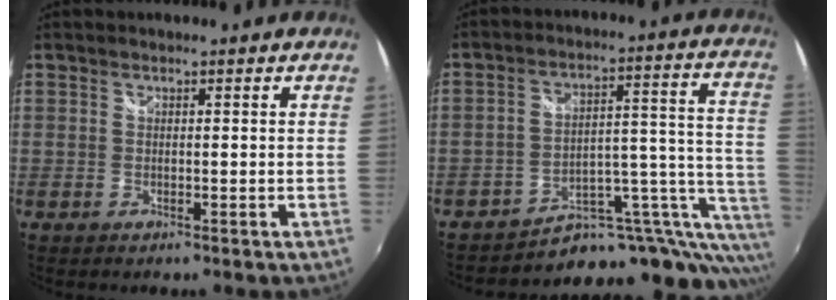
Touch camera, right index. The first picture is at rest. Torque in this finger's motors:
{"motor_torque": [0.78, -0.82, 0.32, 0.01]}